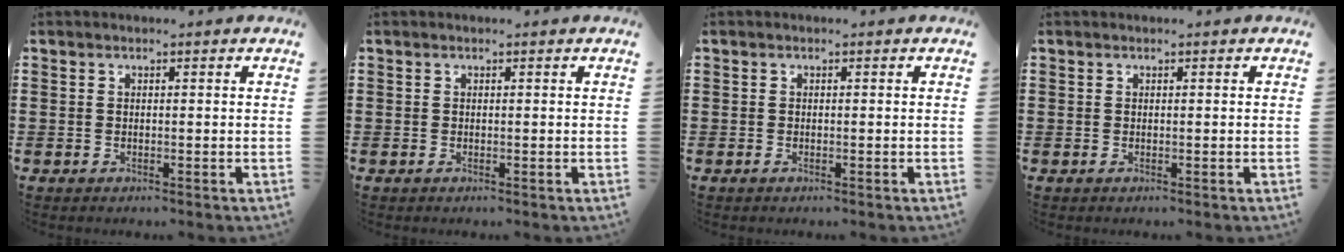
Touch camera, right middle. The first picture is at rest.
{"total": 0.0}
{"total": 0.0}
{"total": 0.0}